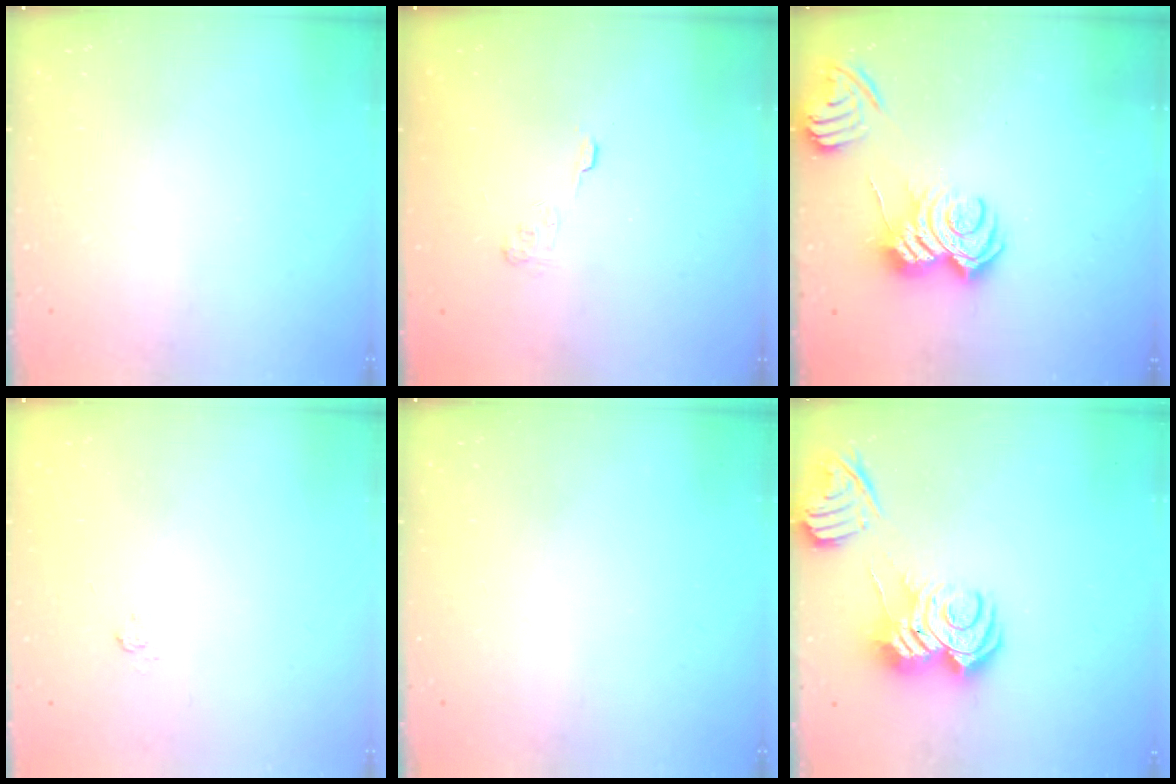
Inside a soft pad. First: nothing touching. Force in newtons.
{"total": 2.8, "press": 2.4, "slide": 1.5}
{"total": 9.3, "press": 9.3, "slide": 0.7}
{"total": 2.4, "press": 2.1, "slide": 1.3}
{"total": 0.0}
{"total": 13.0, "press": 12.9, "slide": 1.8}